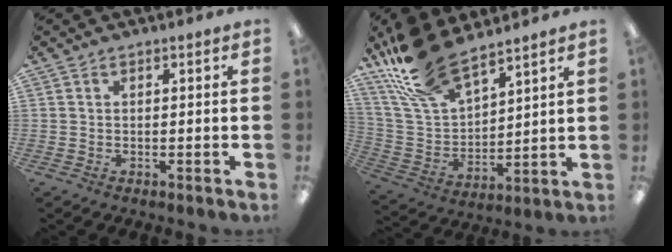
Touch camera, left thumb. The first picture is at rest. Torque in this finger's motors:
{"motor_torque": [0.40, 0.05, 0.99, -1.77, 0.40]}